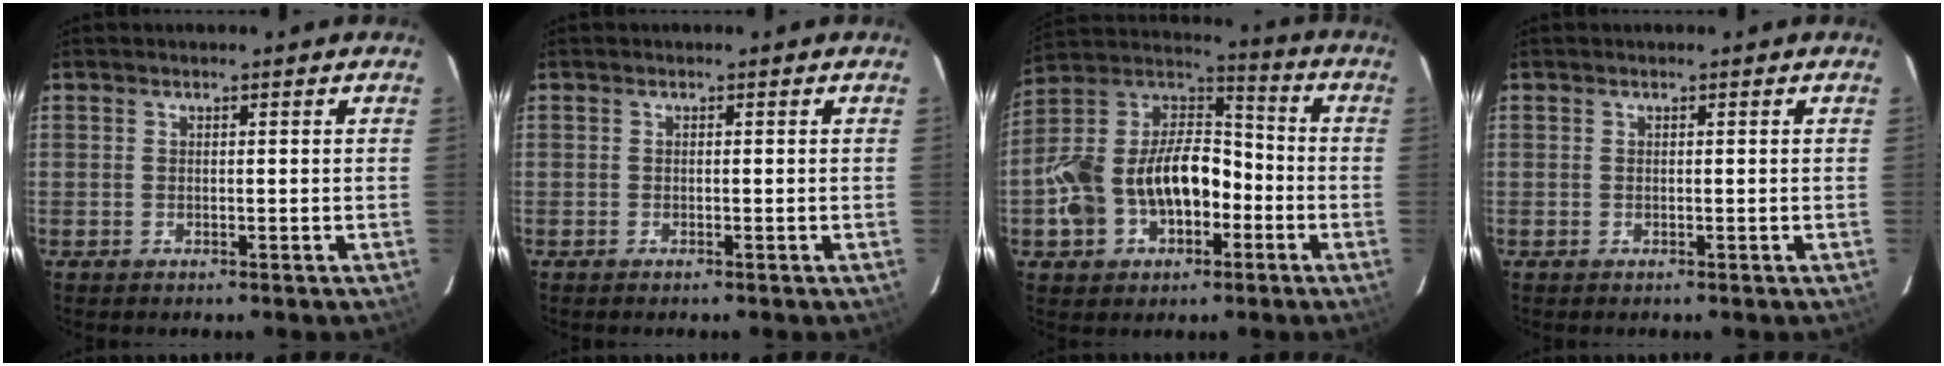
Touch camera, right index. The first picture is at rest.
{"total": 0.0}
{"total": 19.3, "force": [-5.7, 13.0, 13.1], "torque": [-0.292, 0.027, -0.094]}
{"total": 0.0}